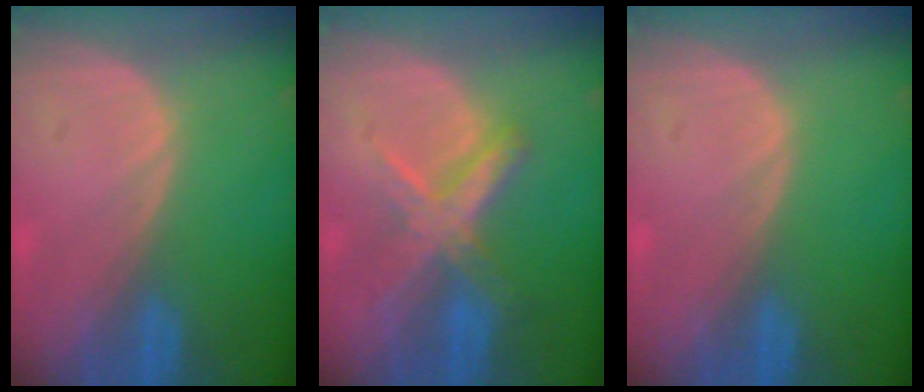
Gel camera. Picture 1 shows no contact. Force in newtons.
{"total": 7.3, "press": 6.2, "slide": 3.8}
{"total": 0.0}